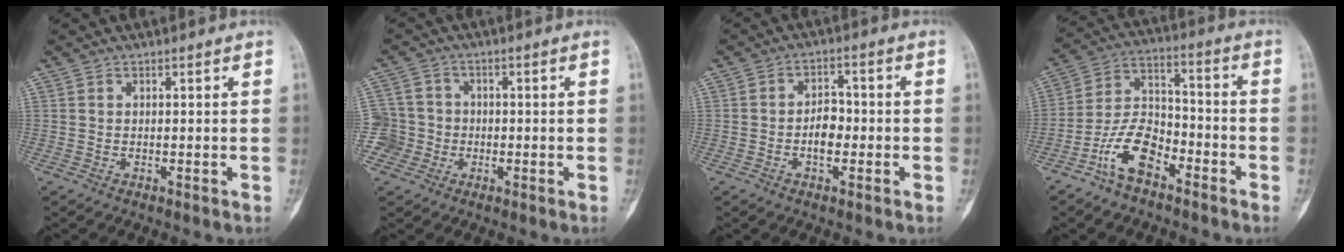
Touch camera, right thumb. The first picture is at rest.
{"total": 6.3, "force": [-1.8, 6.0, 0.6], "torque": [0.006, 0.017, -0.036]}
{"total": 4.9, "force": [-1.3, 3.0, 3.6], "torque": [-0.046, 0.017, -0.027]}
{"total": 11.2, "force": [-6.7, 5.9, 6.8], "torque": [-0.126, 0.059, -0.133]}